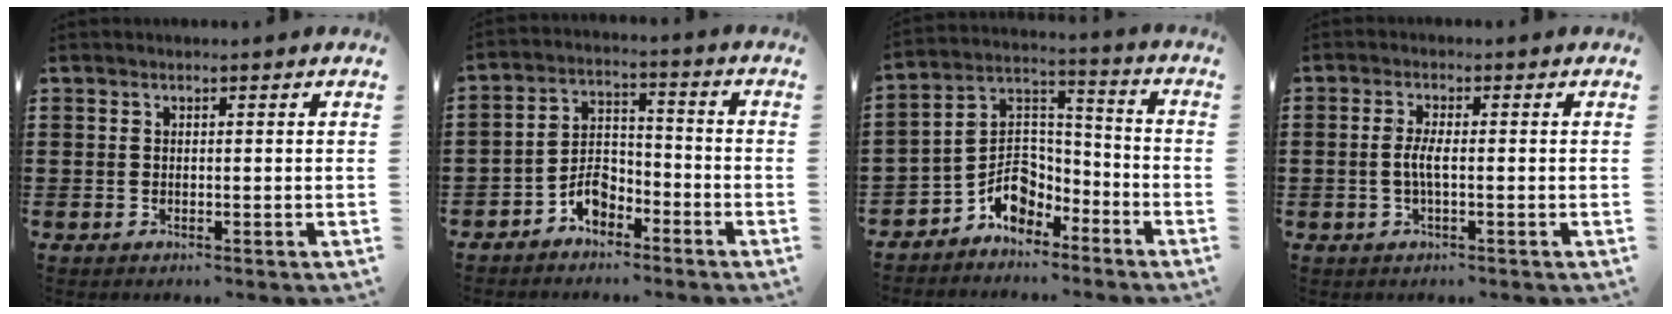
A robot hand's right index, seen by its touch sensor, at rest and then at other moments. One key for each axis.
{"total": 5.1, "fx": -3.4, "fy": 3.0, "fz": 2.3, "tx": -0.048, "ty": 0.012, "tz": -0.067}
{"total": 7.5, "fx": -4.5, "fy": 5.1, "fz": 3.3, "tx": -0.073, "ty": 0.009, "tz": -0.089}
{"total": 2.9, "fx": -0.5, "fy": 0.6, "fz": 2.8, "tx": -0.066, "ty": -0.005, "tz": -0.015}